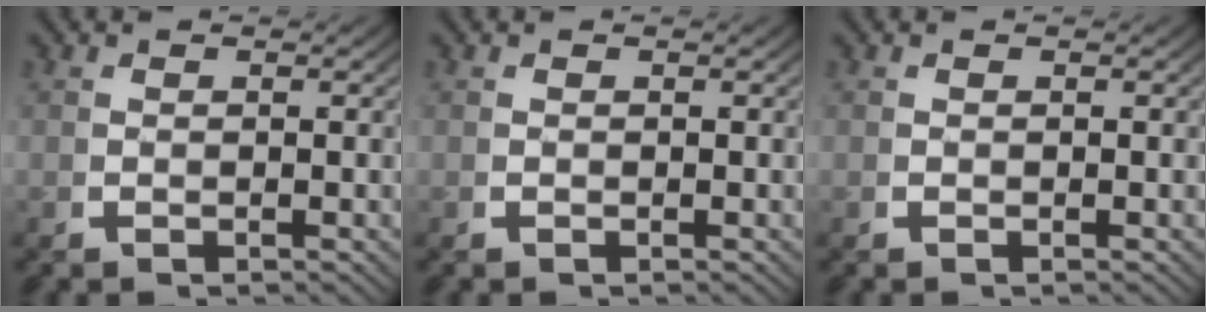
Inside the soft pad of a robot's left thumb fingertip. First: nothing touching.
{"total": 0.0}
{"total": 0.0}